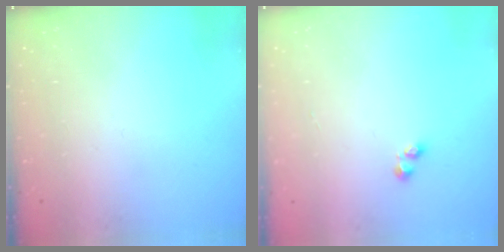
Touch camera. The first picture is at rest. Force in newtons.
{"total": 1.6, "press": 1.5, "slide": 0.4}